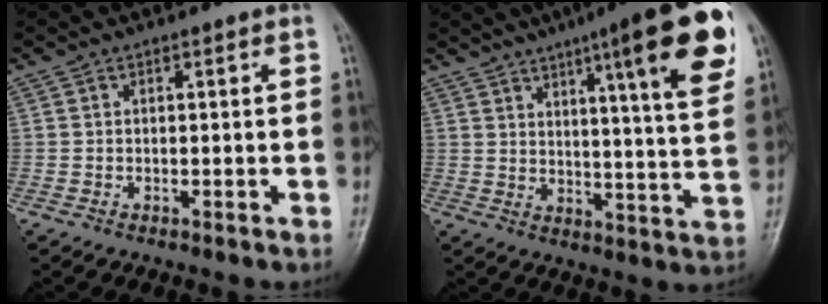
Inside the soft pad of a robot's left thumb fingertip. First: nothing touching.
{"total": 20.5, "force": [10.3, 4.2, 17.2], "torque": [-0.213, -0.030, 0.142]}